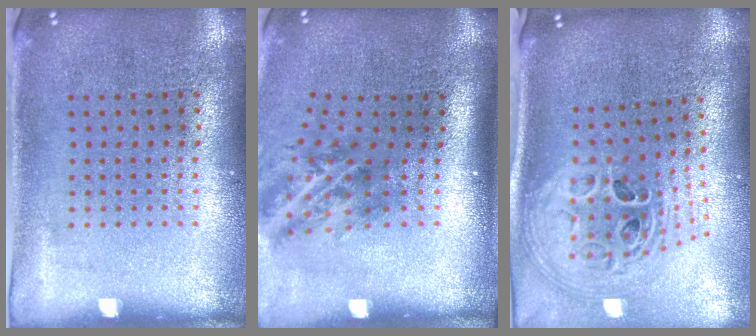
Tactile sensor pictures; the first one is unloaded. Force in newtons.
{"total": 1.9, "press": 1.1, "slide": 1.5}
{"total": 2.9, "press": 2.0, "slide": 2.1}